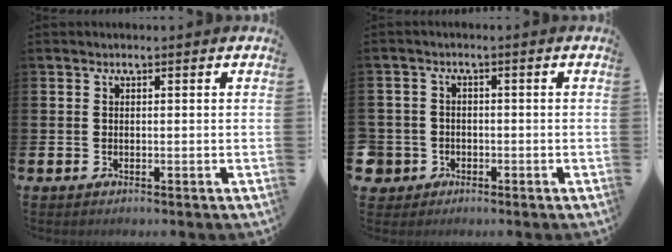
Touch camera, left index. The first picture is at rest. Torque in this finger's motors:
{"motor_torque": [-0.05, 0.08, -0.01, -0.04]}